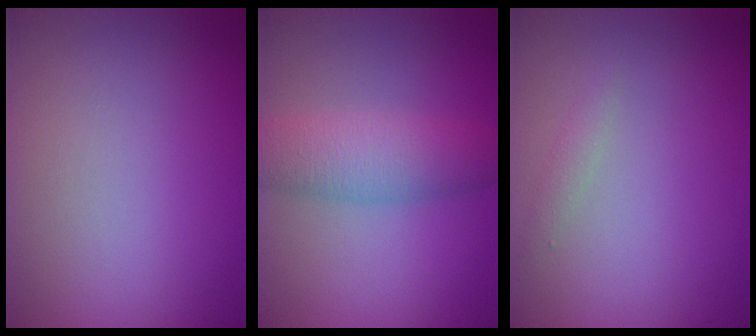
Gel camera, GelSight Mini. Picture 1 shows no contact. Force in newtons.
{"total": 4.5, "press": 4.5, "slide": 0.1}
{"total": 0.8, "press": 0.8, "slide": 0.0}